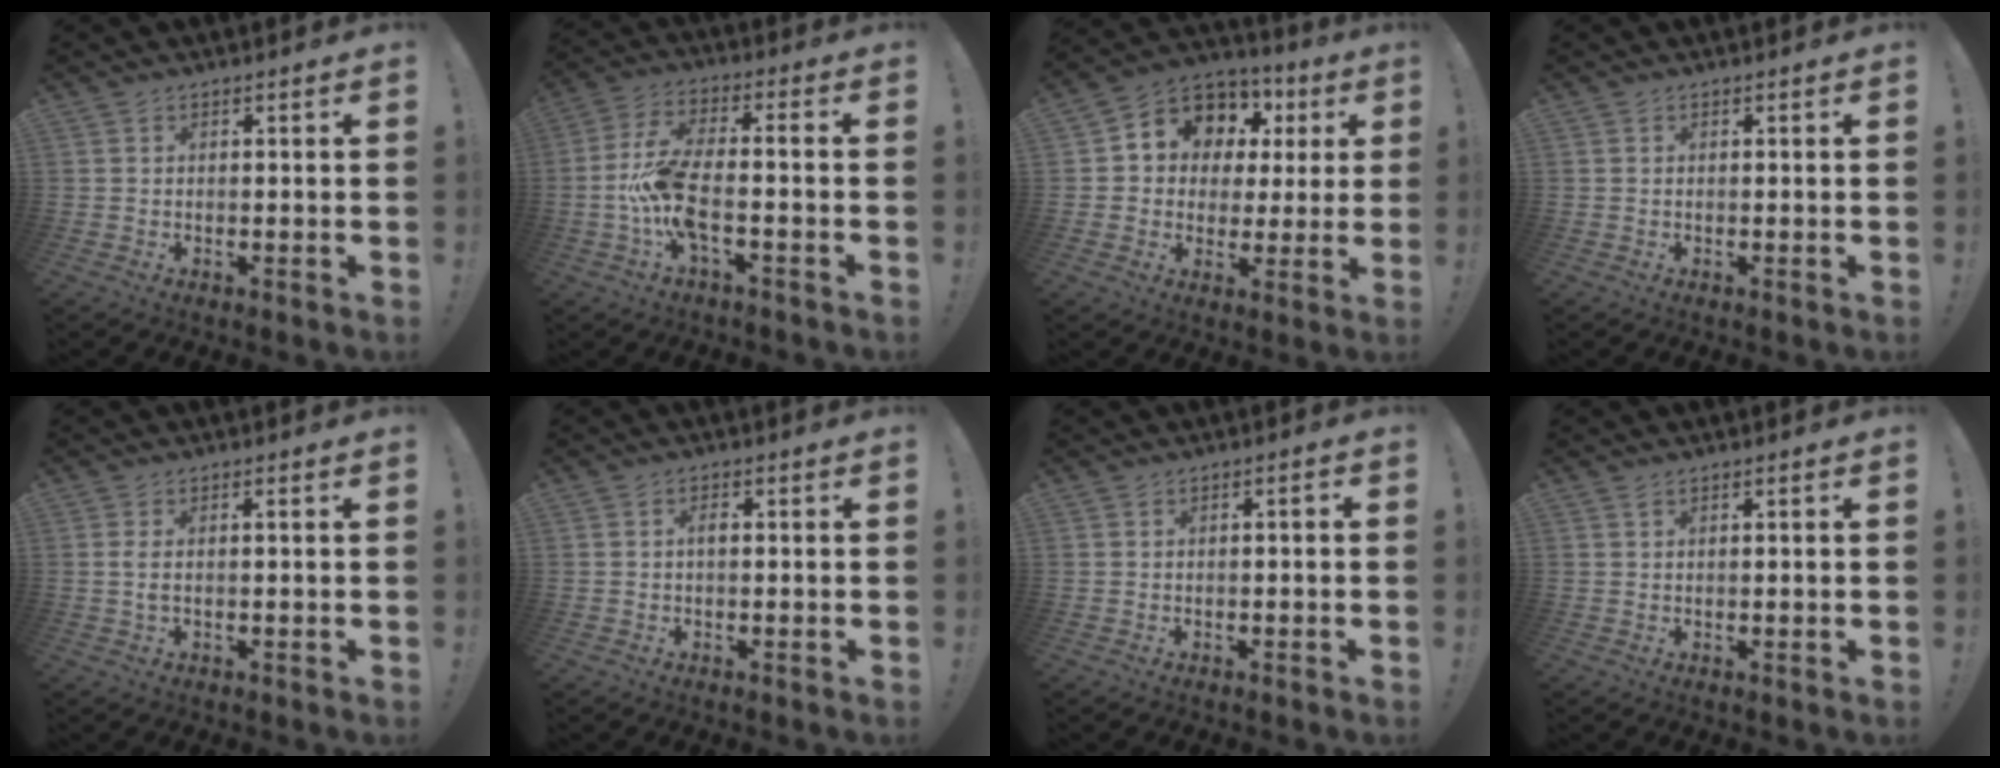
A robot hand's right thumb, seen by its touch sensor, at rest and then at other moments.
{"total": 12.0, "force": [-3.9, 3.7, 10.7], "torque": [-0.226, 0.002, -0.071]}
{"total": 9.4, "force": [3.7, 7.9, 3.4], "torque": [-0.051, -0.034, 0.075]}
{"total": 0.0}
{"total": 1.9, "force": [0.1, 0.1, 1.9], "torque": [-0.043, 0.002, 0.001]}
{"total": 1.4, "force": [-0.4, 0.5, 1.3], "torque": [-0.023, 0.006, -0.012]}
{"total": 1.3, "force": [-1.0, 0.1, 0.8], "torque": [-0.020, 0.005, -0.016]}
{"total": 0.9, "force": [0.5, -0.1, 0.8], "torque": [-0.014, -0.002, 0.007]}